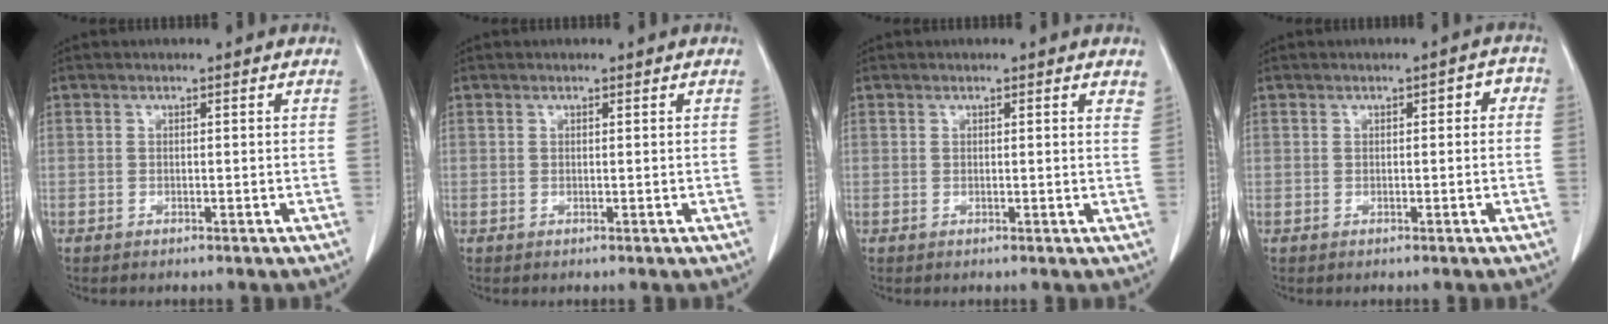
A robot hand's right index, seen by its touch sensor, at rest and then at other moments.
{"total": 0.0}
{"total": 1.5, "force": [0.9, 0.5, 1.1], "torque": [-0.015, 0.002, 0.006]}
{"total": 3.0, "force": [0.3, 1.4, 2.6], "torque": [-0.036, 0.028, 0.003]}